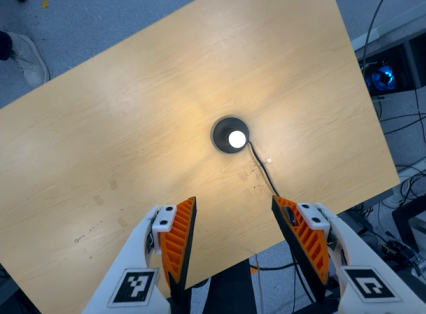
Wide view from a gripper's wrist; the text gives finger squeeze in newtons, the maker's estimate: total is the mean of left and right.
{"total": 0.0}